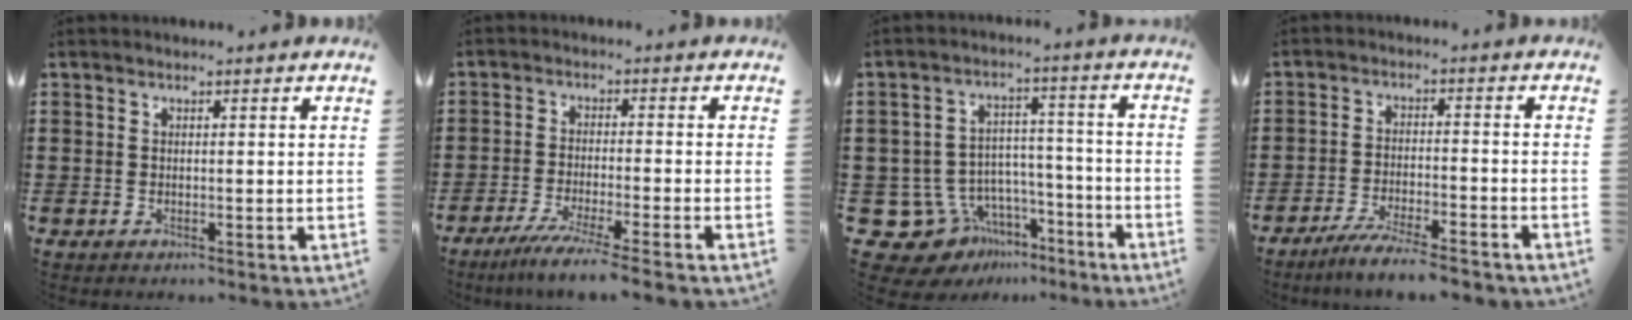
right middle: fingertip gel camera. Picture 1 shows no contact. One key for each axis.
{"total": 5.0, "fx": -4.2, "fy": -0.6, "fz": 2.7, "tx": -0.055, "ty": -0.020, "tz": -0.080}
{"total": 9.7, "fx": -6.4, "fy": 7.1, "fz": 1.7, "tx": -0.060, "ty": 0.015, "tz": -0.111}
{"total": 5.6, "fx": -4.9, "fy": 0.2, "fz": 2.6, "tx": -0.062, "ty": -0.012, "tz": -0.096}